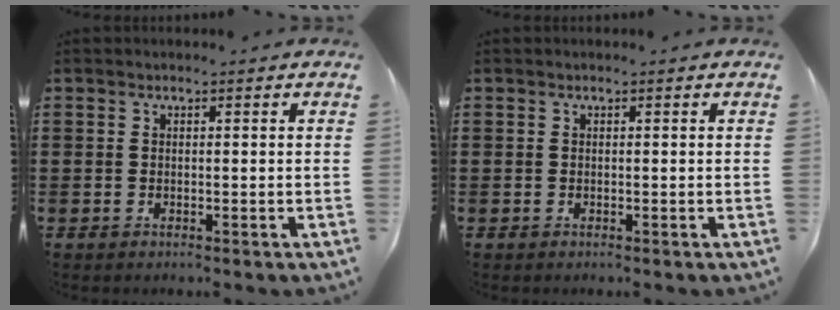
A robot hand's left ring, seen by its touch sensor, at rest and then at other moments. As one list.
[{"total": 0.0}]